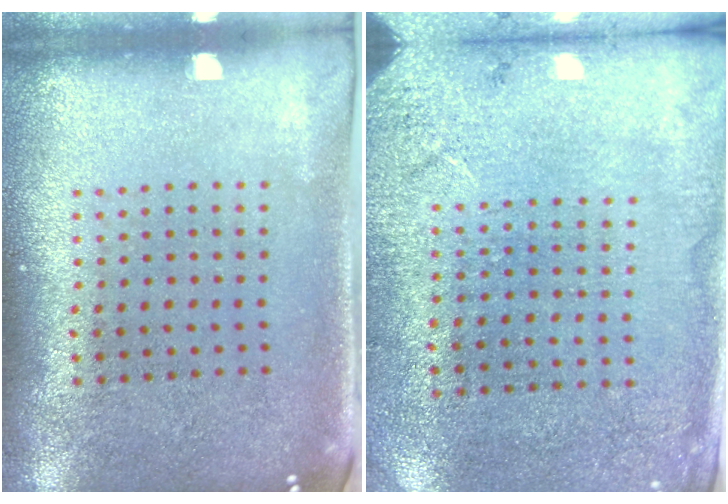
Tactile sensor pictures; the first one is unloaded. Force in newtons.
{"total": 2.6, "press": 2.4, "slide": 1.1}